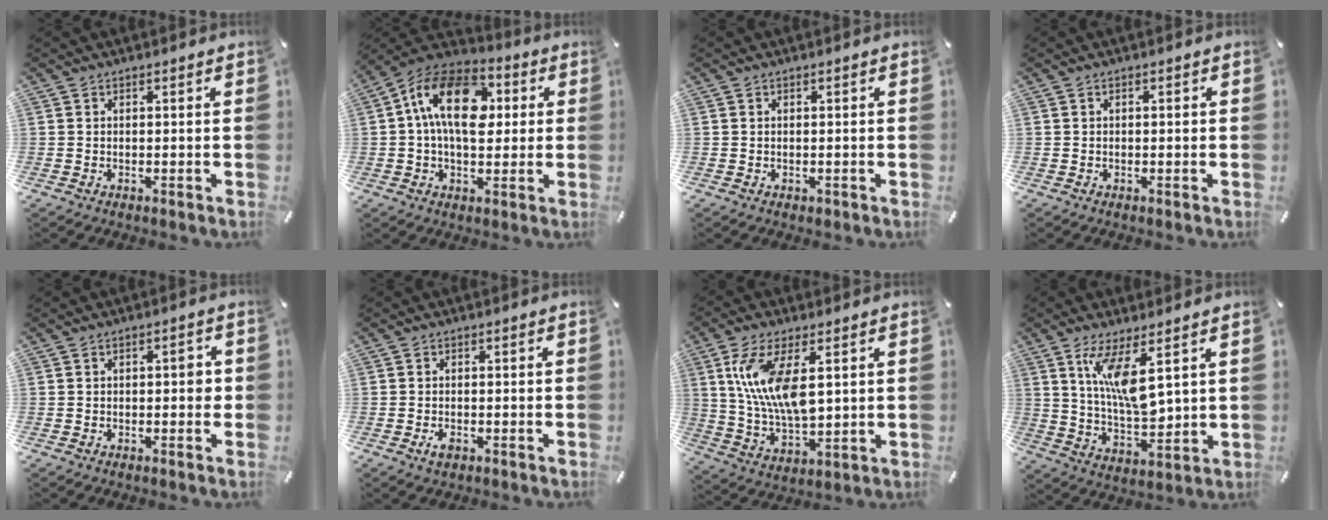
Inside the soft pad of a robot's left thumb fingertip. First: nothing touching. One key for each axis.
{"total": 16.9, "fx": 2.2, "fy": 10.8, "fz": 12.7, "tx": -0.238, "ty": 0.006, "tz": 0.033}
{"total": 0.5, "fx": 0.0, "fy": 0.4, "fz": 0.2, "tx": -0.005, "ty": 0.003, "tz": -0.002}
{"total": 0.6, "fx": -0.2, "fy": 0.4, "fz": 0.4, "tx": -0.007, "ty": 0.002, "tz": -0.004}
{"total": 2.6, "fx": -0.1, "fy": 1.3, "fz": 2.3, "tx": -0.034, "ty": 0.005, "tz": -0.006}
{"total": 2.1, "fx": -0.9, "fy": 1.2, "fz": 1.5, "tx": -0.034, "ty": 0.002, "tz": -0.018}
{"total": 13.2, "fx": 4.2, "fy": 6.1, "fz": 11.0, "tx": -0.229, "ty": -0.014, "tz": 0.069}
{"total": 11.4, "fx": 5.2, "fy": 3.8, "fz": 9.4, "tx": -0.186, "ty": -0.025, "tz": 0.089}